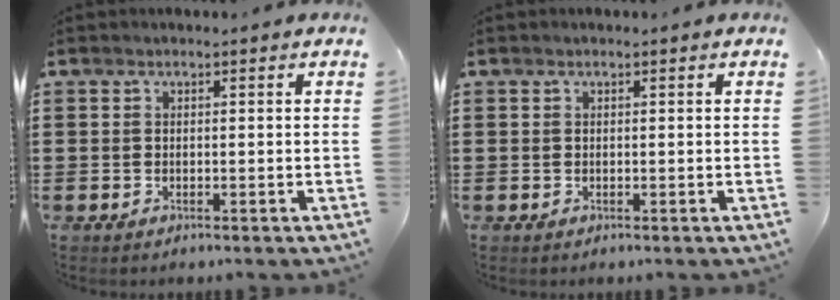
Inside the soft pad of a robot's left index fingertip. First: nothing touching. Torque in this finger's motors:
{"motor_torque": [0.02, -0.02, -0.04, 0.00]}